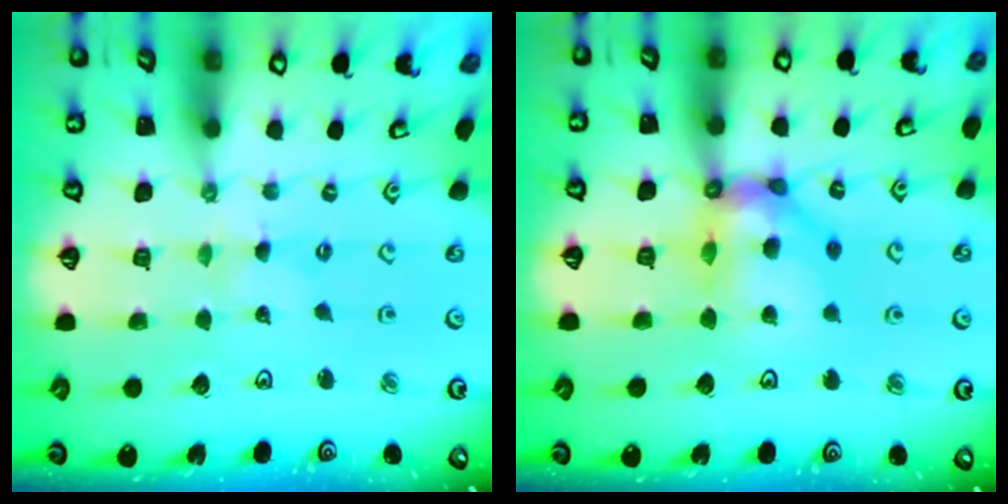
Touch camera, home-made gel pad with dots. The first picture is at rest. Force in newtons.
{"total": 13.7, "press": 13.6, "slide": 1.8}